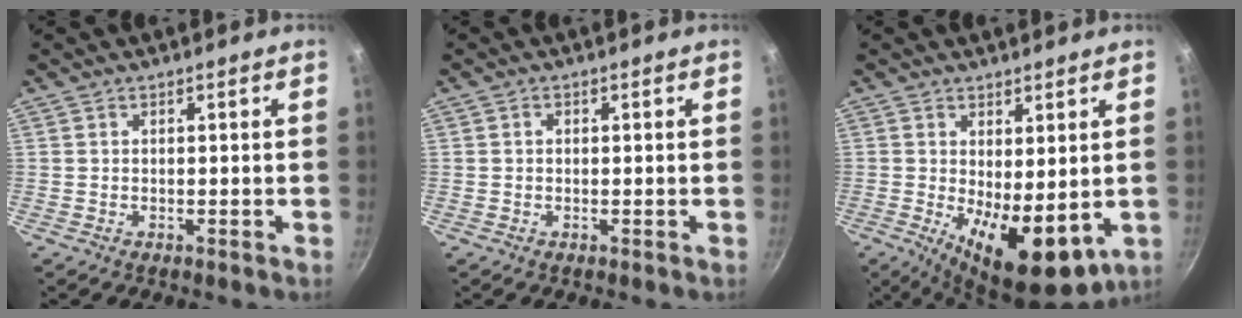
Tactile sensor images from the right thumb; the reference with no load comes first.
{"total": 1.0, "force": [0.1, 0.9, 0.5], "torque": [-0.008, 0.006, 0.001]}
{"total": 12.2, "force": [-1.1, 5.3, 10.9], "torque": [-0.142, -0.017, -0.004]}